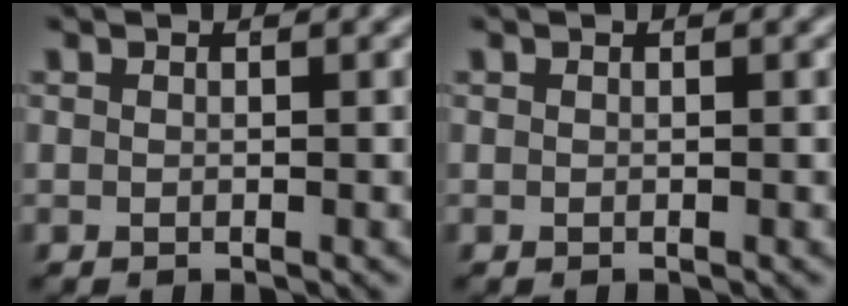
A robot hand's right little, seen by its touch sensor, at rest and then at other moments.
{"total": 0.0}